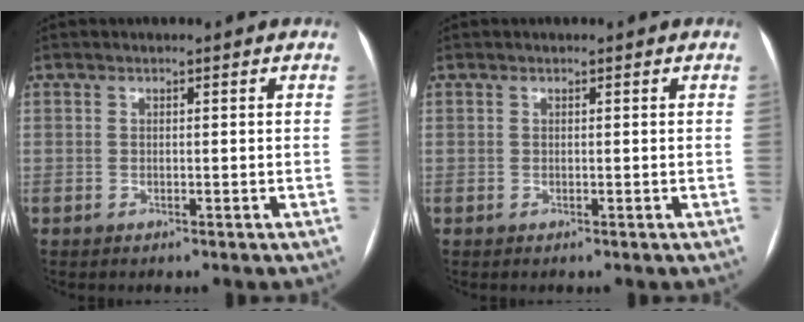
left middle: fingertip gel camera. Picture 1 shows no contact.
{"total": 0.0}